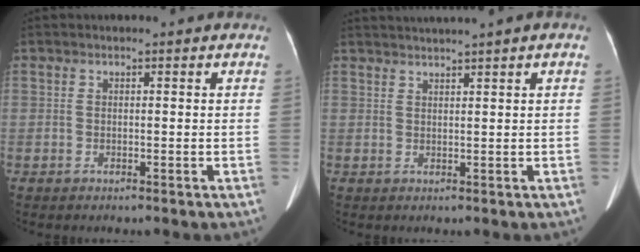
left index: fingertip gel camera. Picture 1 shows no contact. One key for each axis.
{"total": 4.1, "fx": 3.3, "fy": -0.9, "fz": 2.3, "tx": -0.037, "ty": 0.025, "tz": 0.058}